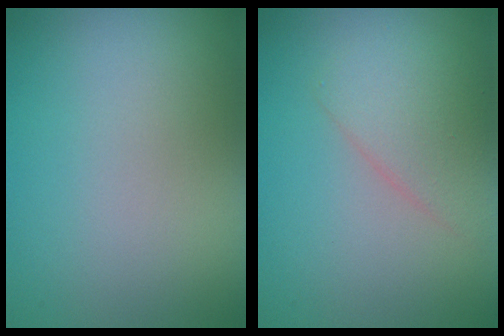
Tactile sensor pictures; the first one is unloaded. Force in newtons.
{"total": 2.6, "press": 2.6, "slide": 0.1}